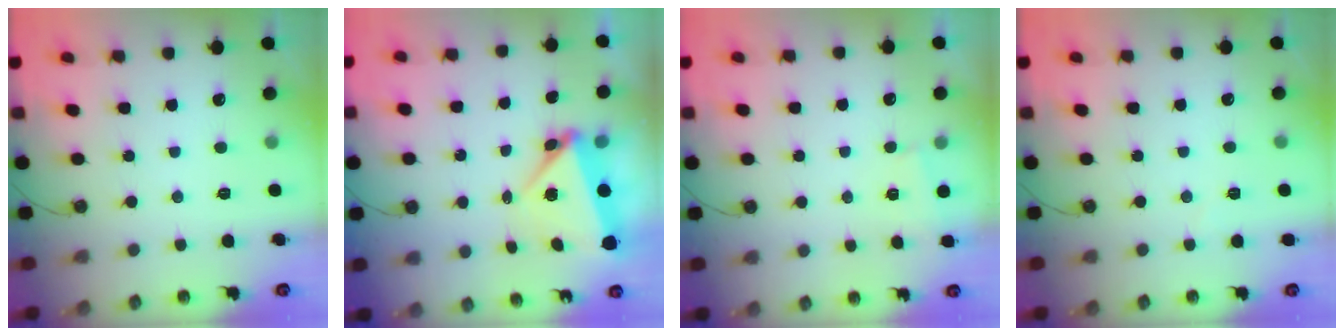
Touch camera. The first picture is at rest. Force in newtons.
{"total": 5.2, "press": 5.2, "slide": 0.2}
{"total": 1.1, "press": 1.1, "slide": 0.1}
{"total": 2.8, "press": 2.7, "slide": 0.8}